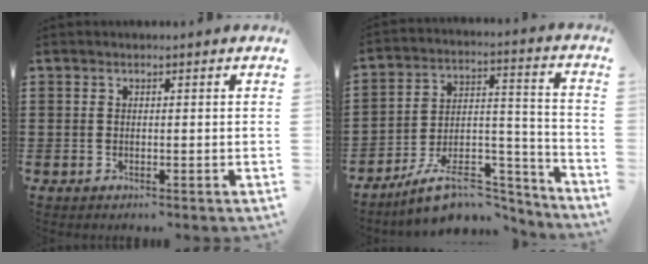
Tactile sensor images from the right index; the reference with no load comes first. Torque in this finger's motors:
{"motor_torque": [-0.84, 0.46, -1.05, -0.21]}